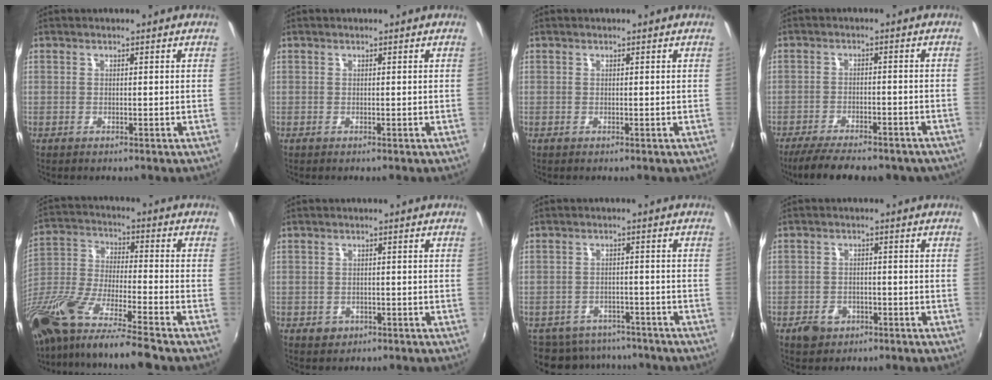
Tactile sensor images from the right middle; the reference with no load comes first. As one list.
[{"total": 0.0}, {"total": 0.0}, {"total": 16.0, "force": [-12.9, 4.8, 8.1], "torque": [-0.159, -0.028, -0.177]}, {"total": 20.2, "force": [-15.7, 1.2, 12.7], "torque": [-0.242, -0.048, -0.298]}, {"total": 2.5, "force": [-1.0, 2.1, 0.8], "torque": [-0.020, -0.001, -0.011]}, {"total": 10.6, "force": [-8.9, 5.2, 2.5], "torque": [-0.067, 0.001, -0.121]}, {"total": 4.7, "force": [-2.7, 3.5, 1.7], "torque": [-0.052, 0.004, -0.039]}]